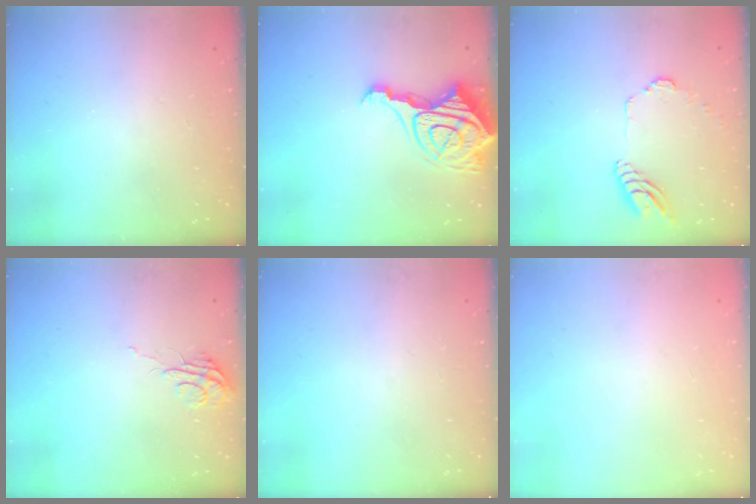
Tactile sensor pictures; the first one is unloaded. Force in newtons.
{"total": 15.2, "press": 15.2, "slide": 1.4}
{"total": 11.2, "press": 11.1, "slide": 1.6}
{"total": 6.2, "press": 6.2, "slide": 0.6}
{"total": 0.0}
{"total": 0.0}